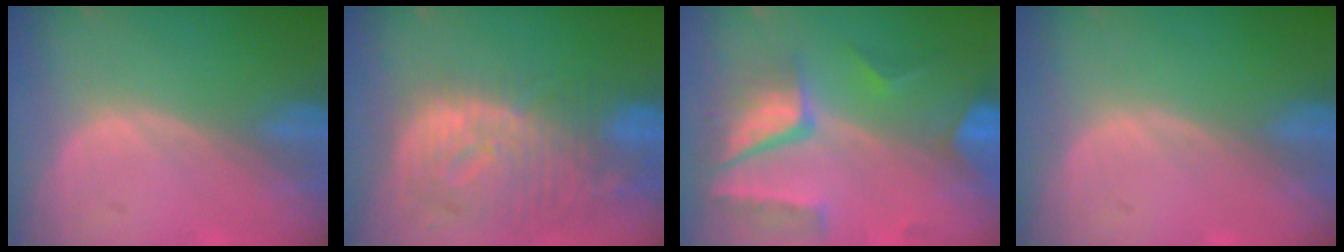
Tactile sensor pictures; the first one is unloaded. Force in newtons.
{"total": 12.4, "press": 10.8, "slide": 6.2}
{"total": 10.3, "press": 8.6, "slide": 5.6}
{"total": 0.0}